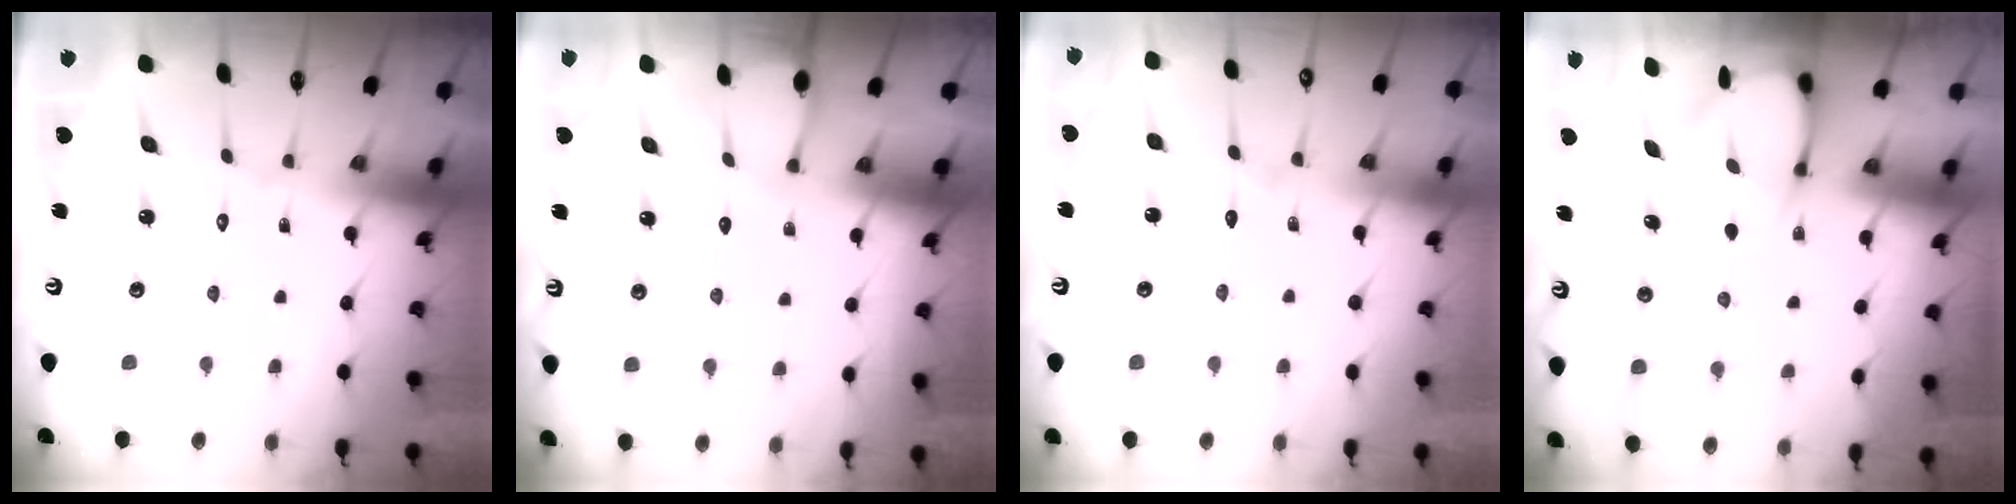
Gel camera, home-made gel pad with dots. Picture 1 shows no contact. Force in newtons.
{"total": 2.2, "press": 2.2, "slide": 0.4}
{"total": 3.7, "press": 3.7, "slide": 0.4}
{"total": 3.7, "press": 3.7, "slide": 0.3}